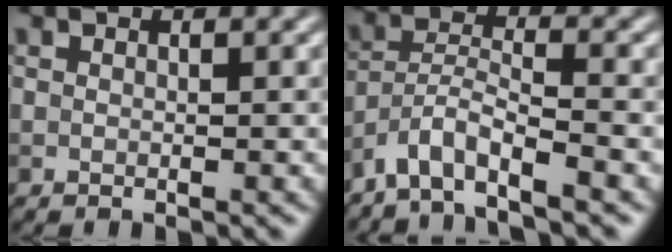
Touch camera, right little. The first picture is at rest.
{"total": 4.5, "force": [-3.8, 0.4, 2.3], "torque": [-0.043, 0.007, -0.079]}